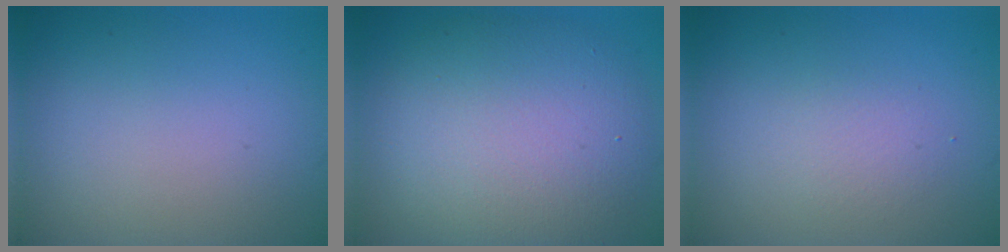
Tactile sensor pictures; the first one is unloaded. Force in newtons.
{"total": 9.7, "press": 9.7, "slide": 0.7}
{"total": 1.5, "press": 1.5, "slide": 0.1}